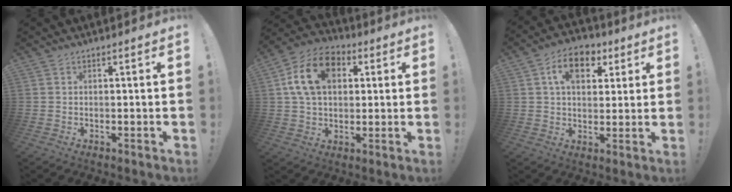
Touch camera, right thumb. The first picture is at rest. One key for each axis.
{"total": 15.4, "fx": 4.7, "fy": 10.6, "fz": 10.1, "tx": -0.173, "ty": -0.002, "tz": 0.087}
{"total": 11.0, "fx": 4.2, "fy": 7.5, "fz": 6.9, "tx": -0.102, "ty": 0.002, "tz": 0.077}